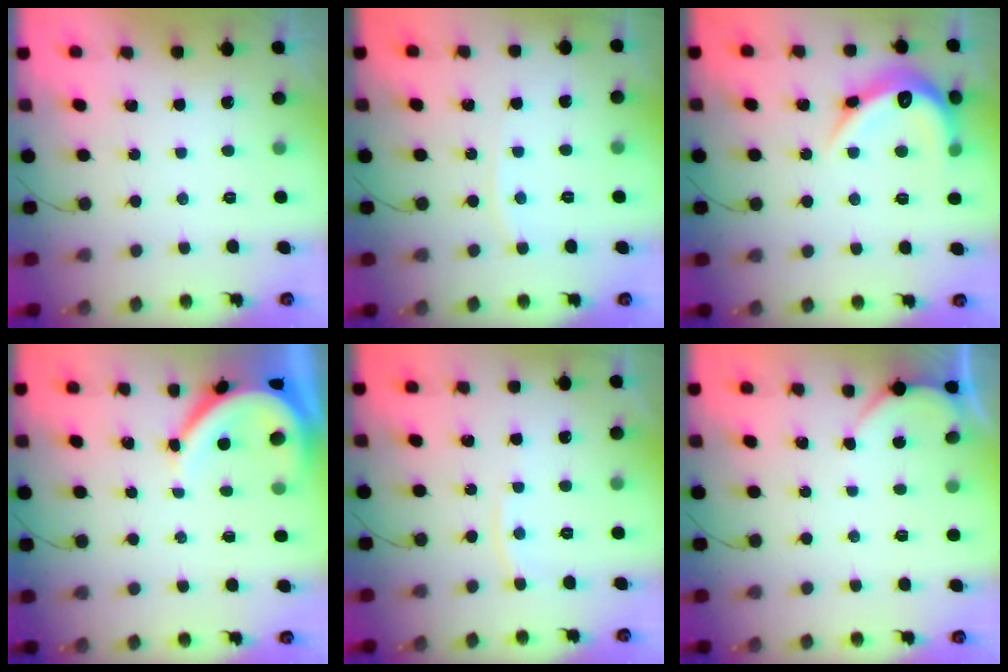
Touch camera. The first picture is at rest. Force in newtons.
{"total": 2.8, "press": 2.7, "slide": 0.3}
{"total": 14.4, "press": 14.4, "slide": 0.5}
{"total": 7.3, "press": 7.3, "slide": 0.9}
{"total": 4.7, "press": 4.7, "slide": 0.4}
{"total": 1.8, "press": 1.8, "slide": 0.2}